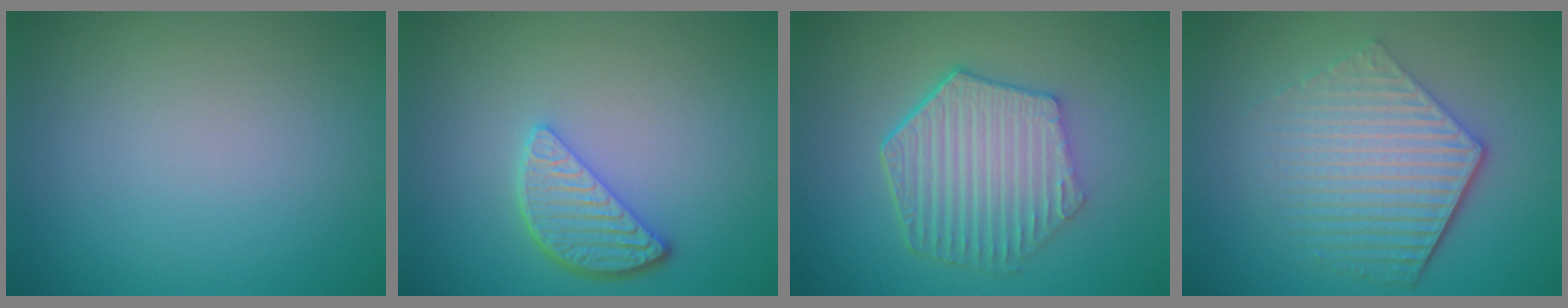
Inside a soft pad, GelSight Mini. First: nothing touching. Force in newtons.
{"total": 3.4, "press": 2.9, "slide": 1.8}
{"total": 6.4, "press": 4.8, "slide": 4.3}
{"total": 6.1, "press": 4.5, "slide": 4.2}